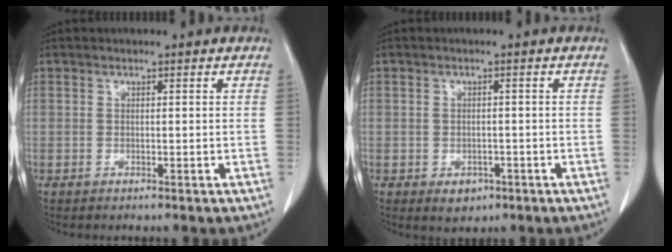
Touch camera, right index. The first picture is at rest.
{"total": 2.8, "force": [-1.4, 2.1, 1.3], "torque": [-0.011, 0.003, -0.009]}